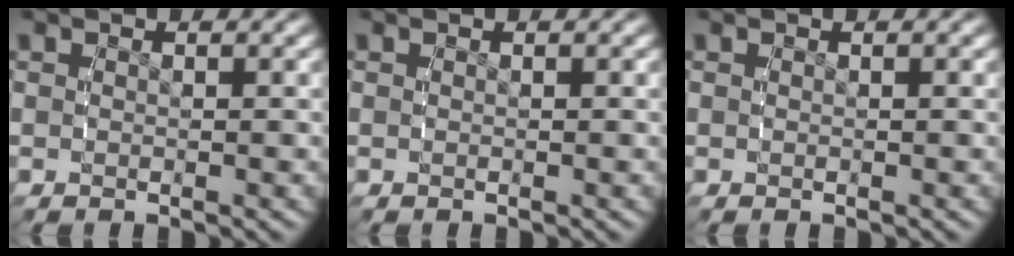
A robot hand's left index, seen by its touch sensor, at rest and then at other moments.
{"total": 0.0}
{"total": 0.0}